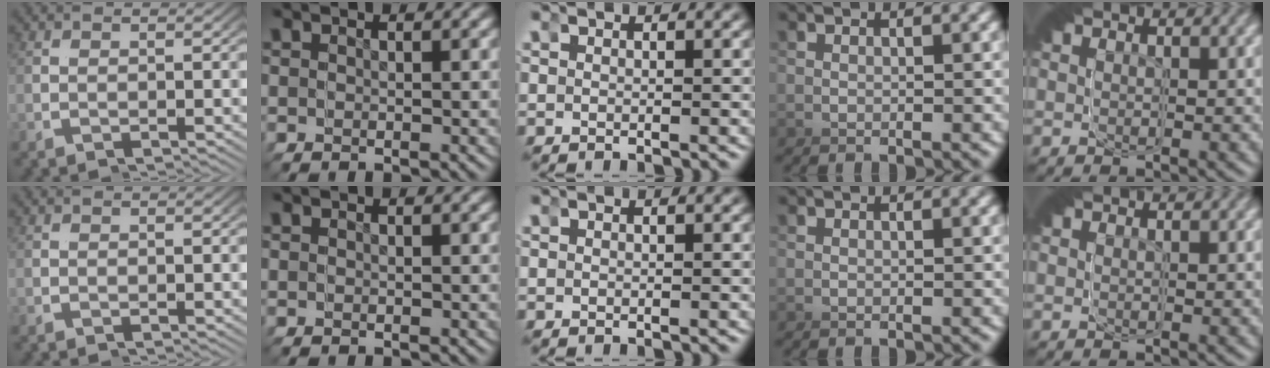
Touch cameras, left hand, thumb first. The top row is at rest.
{}